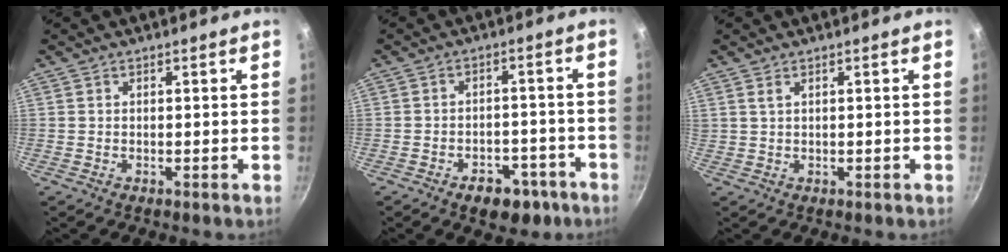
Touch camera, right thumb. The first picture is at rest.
{"total": 8.2, "force": [-4.8, 5.0, 4.4], "torque": [-0.027, 0.039, -0.053]}
{"total": 1.0, "force": [0.6, 0.4, 0.7], "torque": [-0.012, 0.002, 0.014]}